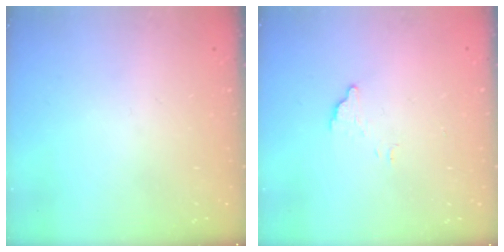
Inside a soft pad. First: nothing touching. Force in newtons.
{"total": 4.0, "press": 4.0, "slide": 0.2}